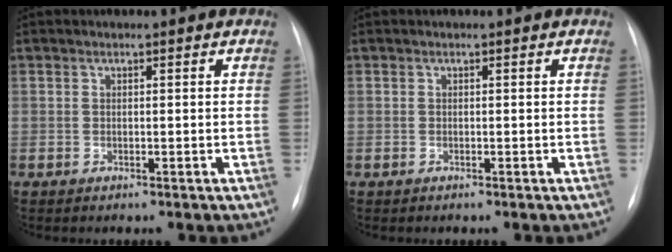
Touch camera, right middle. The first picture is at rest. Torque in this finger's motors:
{"motor_torque": [0.70, -0.68, 0.03, -0.04]}